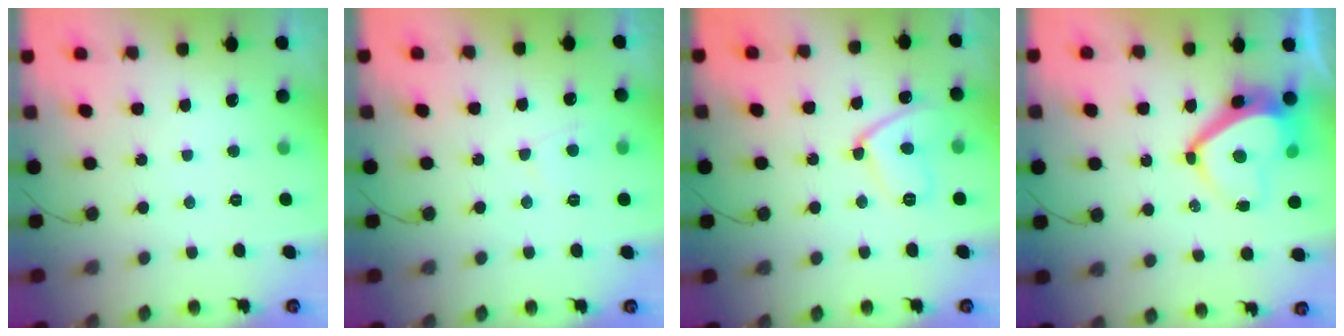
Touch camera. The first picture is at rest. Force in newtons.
{"total": 3.9, "press": 3.9, "slide": 0.5}
{"total": 11.4, "press": 11.1, "slide": 2.2}
{"total": 10.0, "press": 9.9, "slide": 1.4}